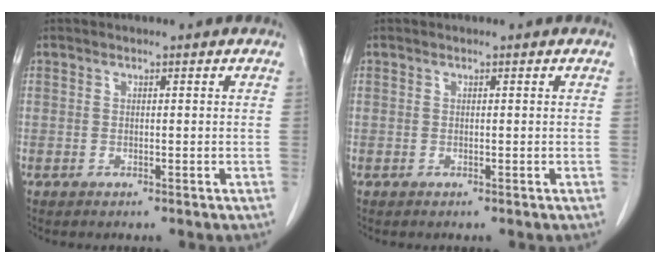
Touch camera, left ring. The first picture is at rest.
{"total": 0.0}